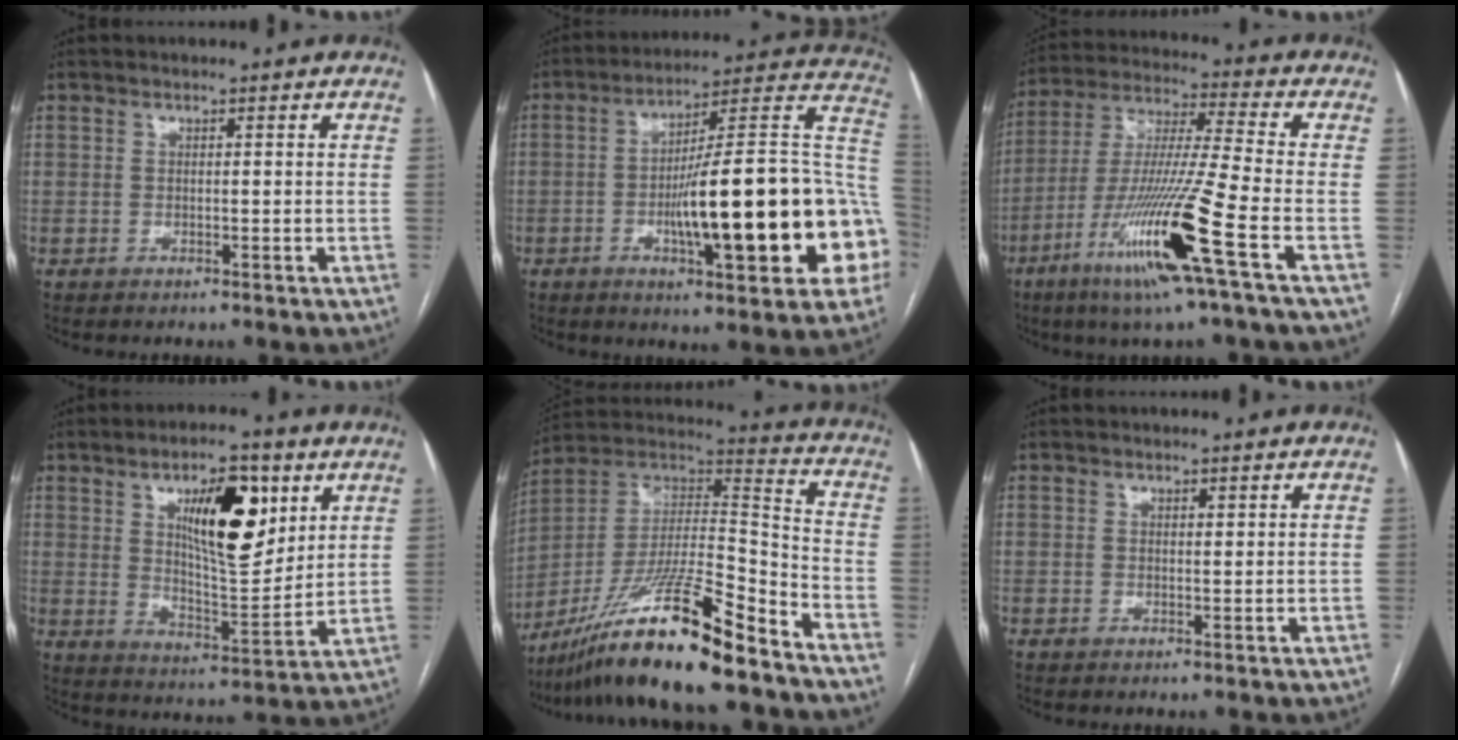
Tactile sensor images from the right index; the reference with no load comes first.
{"total": 25.5, "force": [-5.4, 4.0, 24.6], "torque": [-0.281, 0.022, -0.073]}
{"total": 17.2, "force": [-7.6, -1.2, 15.4], "torque": [-0.319, -0.030, -0.146]}
{"total": 14.1, "force": [5.8, 4.5, 12.0], "torque": [-0.190, 0.003, 0.098]}
{"total": 21.4, "force": [-16.0, 1.0, 14.2], "torque": [-0.266, -0.013, -0.292]}
{"total": 0.7, "force": [0.4, 0.3, 0.6], "torque": [-0.007, -0.001, 0.003]}